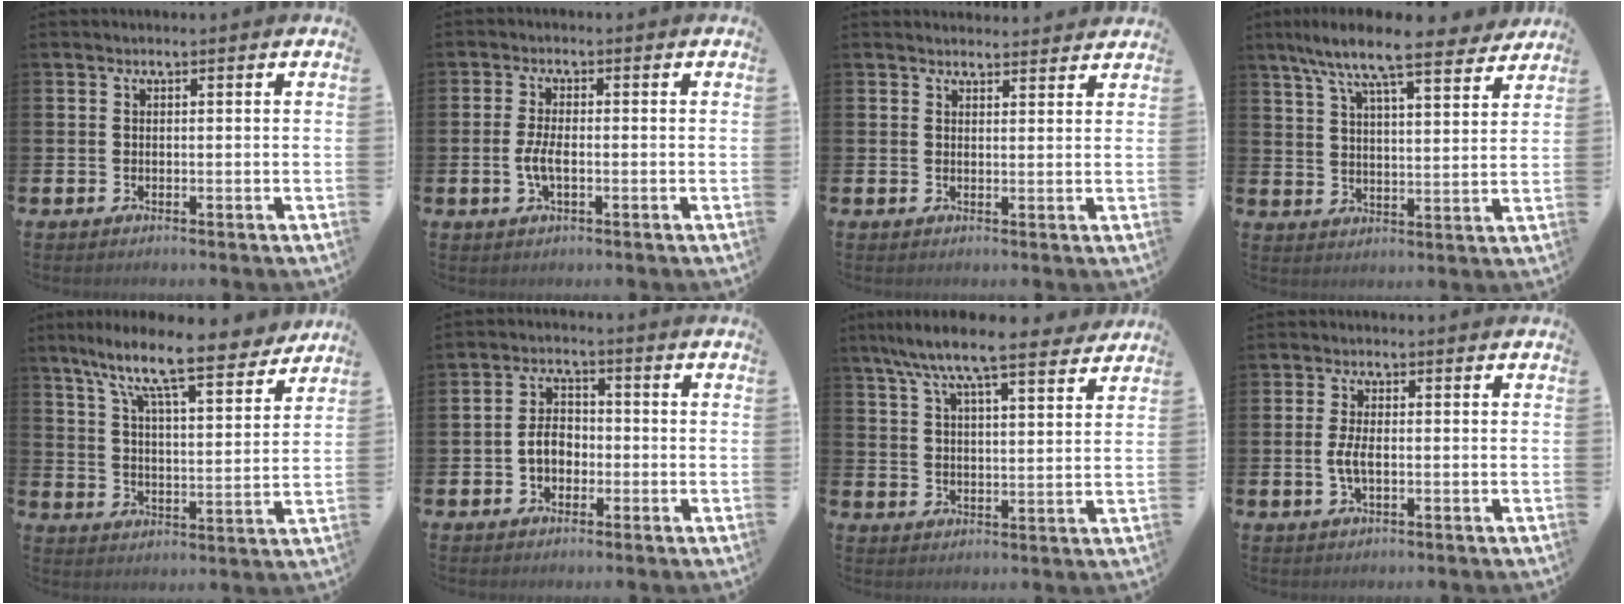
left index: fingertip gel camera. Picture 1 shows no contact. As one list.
[{"total": 3.1, "force": [-0.7, 1.2, 2.8], "torque": [-0.049, -0.004, -0.018]}, {"total": 2.3, "force": [2.3, 0.4, -0.2], "torque": [0.010, -0.016, 0.039]}, {"total": 10.2, "force": [9.0, 1.5, 4.5], "torque": [-0.096, -0.055, 0.155]}, {"total": 11.1, "force": [9.3, 1.6, 5.8], "torque": [-0.132, -0.058, 0.155]}, {"total": 3.9, "force": [-1.1, 2.9, 2.4], "torque": [-0.031, 0.002, -0.026]}, {"total": 9.2, "force": [8.3, 1.2, 3.9], "torque": [-0.089, -0.042, 0.146]}, {"total": 3.0, "force": [-0.4, 1.2, 2.7], "torque": [-0.049, -0.004, -0.012]}]